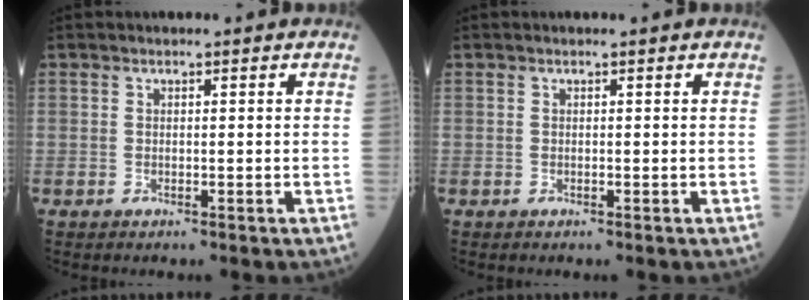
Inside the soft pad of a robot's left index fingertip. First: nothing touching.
{"total": 0.0}